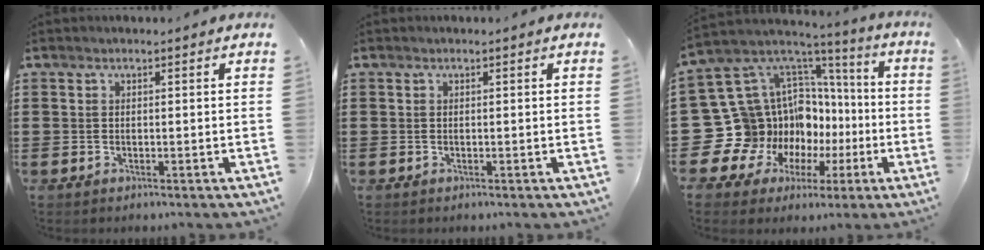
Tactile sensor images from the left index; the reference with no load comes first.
{"total": 0.0}
{"total": 18.2, "force": [-3.2, 15.9, 8.2], "torque": [-0.206, -0.050, 0.003]}